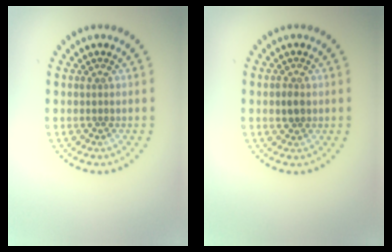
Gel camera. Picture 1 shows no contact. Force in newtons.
{"total": 1.5, "press": 1.5, "slide": 0.2}